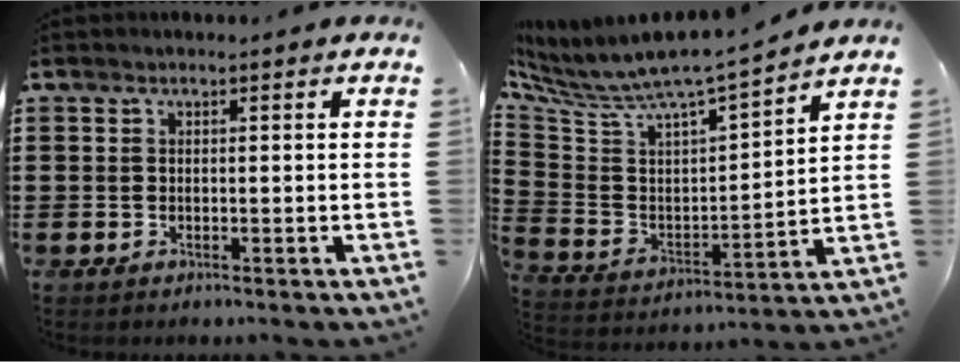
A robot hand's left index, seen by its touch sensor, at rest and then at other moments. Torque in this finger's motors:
{"motor_torque": [2.14, 0.00, 0.40, 0.14]}